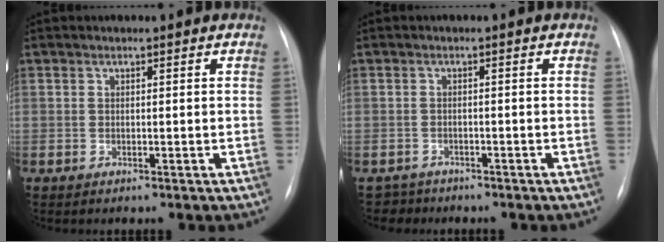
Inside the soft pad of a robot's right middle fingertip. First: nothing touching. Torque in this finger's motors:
{"motor_torque": [-0.04, 0.03, -0.09, -0.02]}